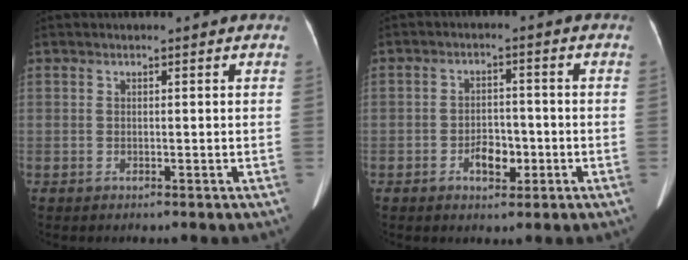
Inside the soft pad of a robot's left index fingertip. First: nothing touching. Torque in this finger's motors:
{"motor_torque": [0.07, 0.06, 0.05, 0.01]}